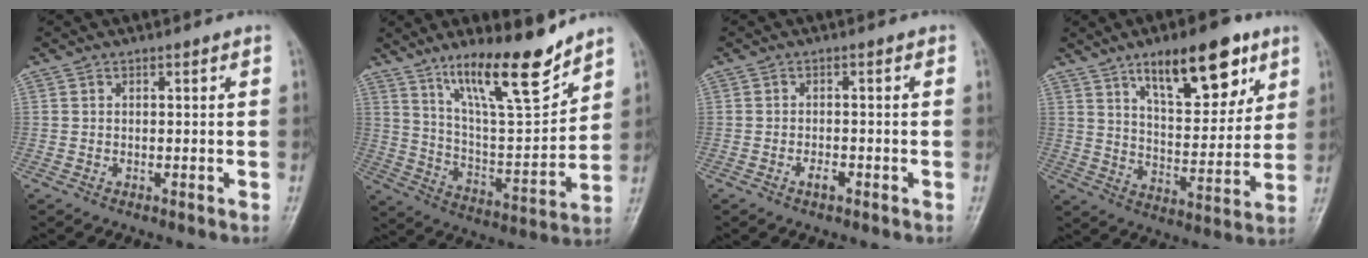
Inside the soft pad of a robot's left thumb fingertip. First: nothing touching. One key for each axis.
{"total": 16.8, "fx": 12.1, "fy": 3.7, "fz": 11.1, "tx": -0.159, "ty": -0.080, "tz": 0.217}
{"total": 1.8, "fx": -1.2, "fy": 0.8, "fz": 1.1, "tx": -0.018, "ty": 0.005, "tz": -0.020}
{"total": 16.9, "fx": 9.7, "fy": 6.8, "fz": 12.2, "tx": -0.143, "ty": -0.046, "tz": 0.156}